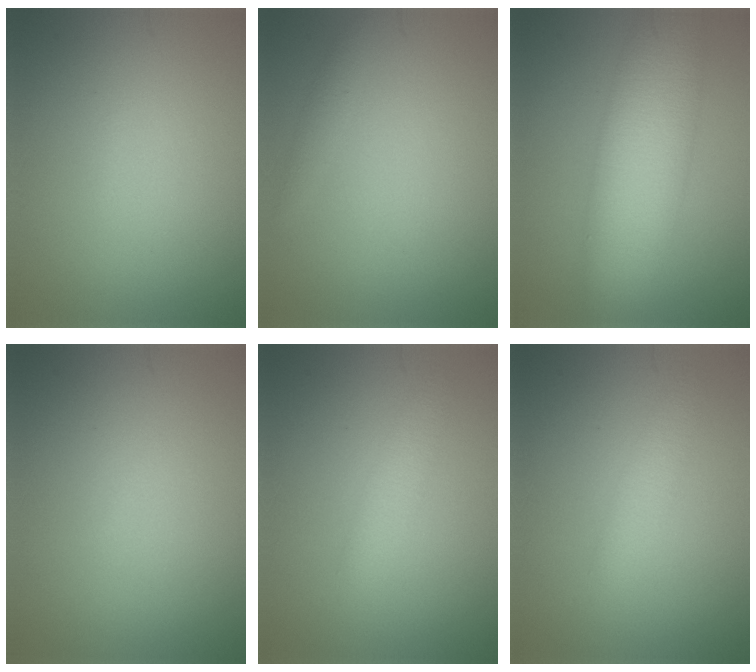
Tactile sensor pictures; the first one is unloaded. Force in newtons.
{"total": 0.8, "press": 0.8, "slide": 0.2}
{"total": 8.7, "press": 8.7, "slide": 0.3}
{"total": 0.0}
{"total": 1.9, "press": 1.9, "slide": 0.1}
{"total": 1.9, "press": 1.9, "slide": 0.1}